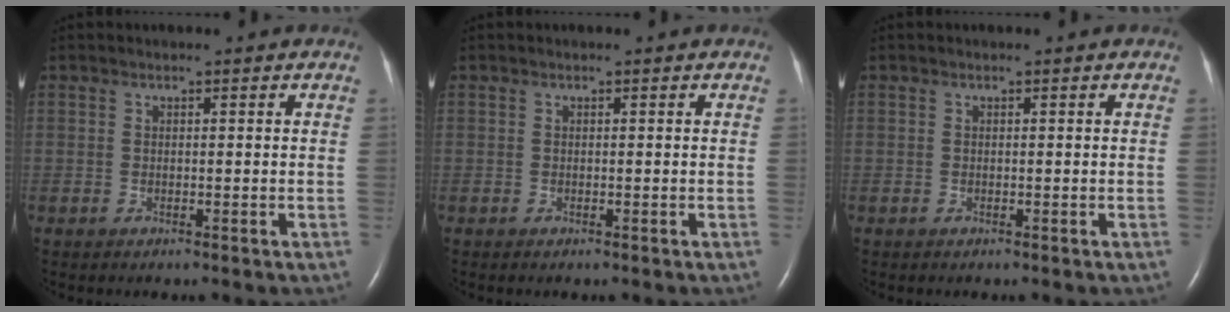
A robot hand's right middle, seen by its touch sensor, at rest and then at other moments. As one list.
[{"total": 0.0}, {"total": 0.0}]